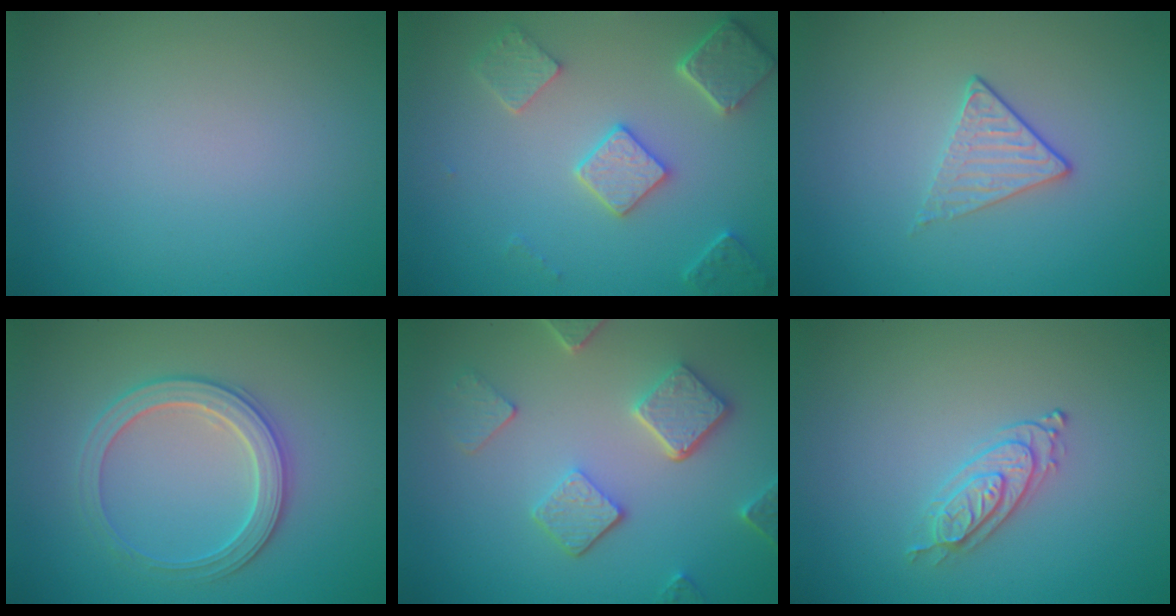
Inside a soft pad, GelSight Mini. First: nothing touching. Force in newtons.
{"total": 4.7, "press": 3.9, "slide": 2.8}
{"total": 1.7, "press": 1.4, "slide": 1.0}
{"total": 3.3, "press": 3.2, "slide": 0.6}
{"total": 4.9, "press": 3.9, "slide": 3.1}
{"total": 2.2, "press": 2.0, "slide": 0.7}